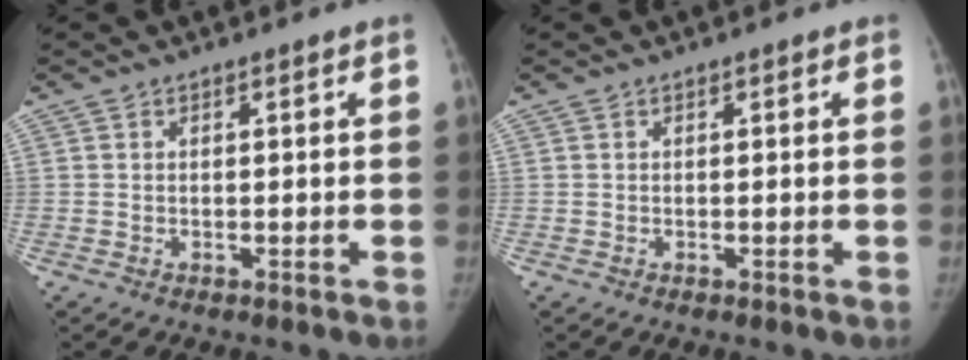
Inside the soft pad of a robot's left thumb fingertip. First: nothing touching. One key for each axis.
{"total": 0.0}